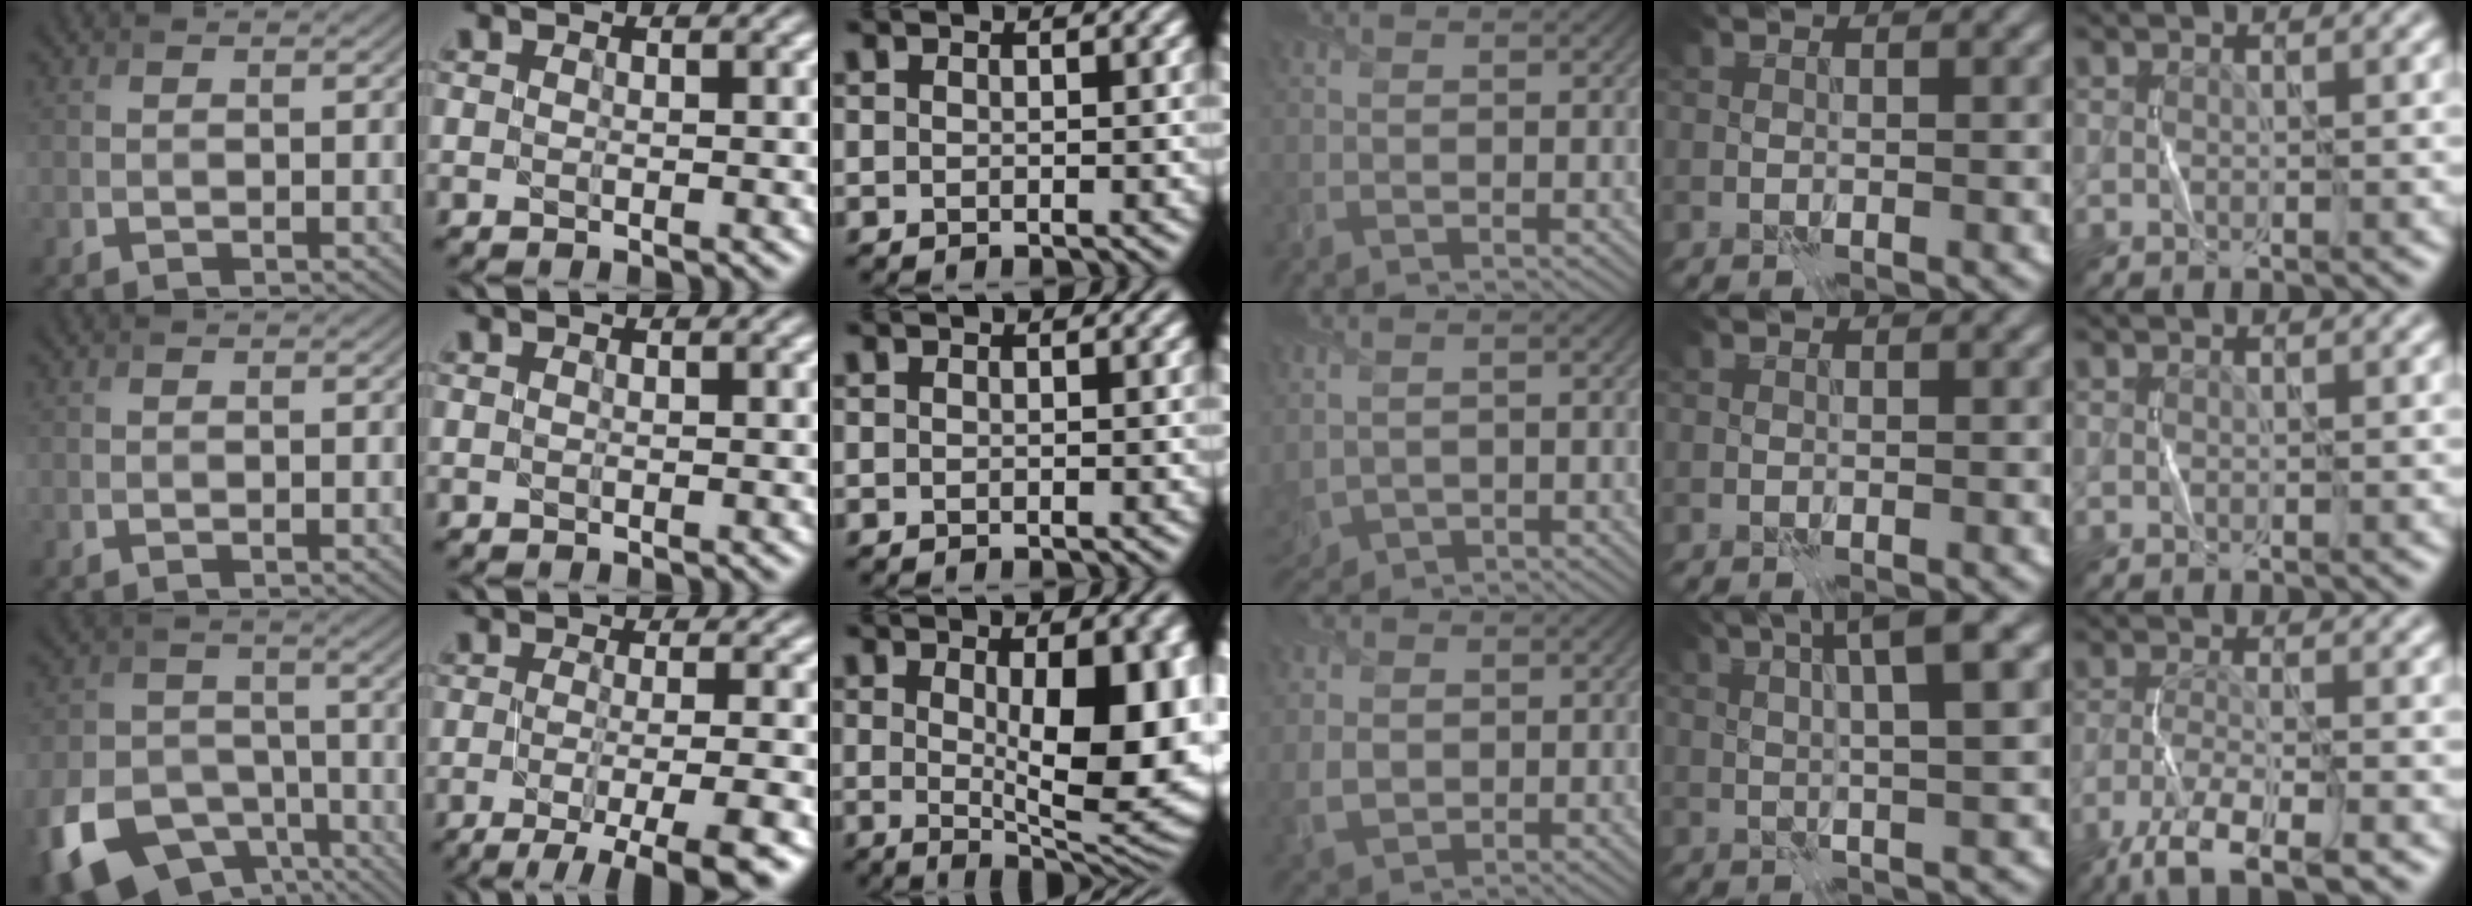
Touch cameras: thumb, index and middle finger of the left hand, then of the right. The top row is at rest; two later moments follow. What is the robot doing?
{"motion": "fold", "object": "shorts"}